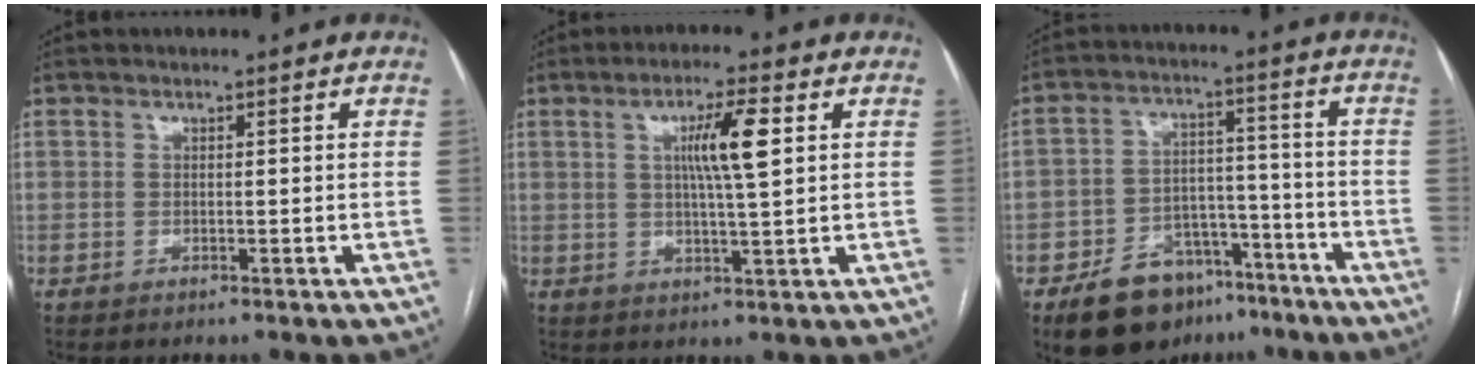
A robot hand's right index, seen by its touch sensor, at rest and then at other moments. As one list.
[{"total": 7.0, "force": [1.8, 0.1, 6.8], "torque": [-0.120, 0.003, 0.032]}, {"total": 12.5, "force": [-8.4, 7.3, 5.7], "torque": [-0.084, 0.027, -0.128]}]